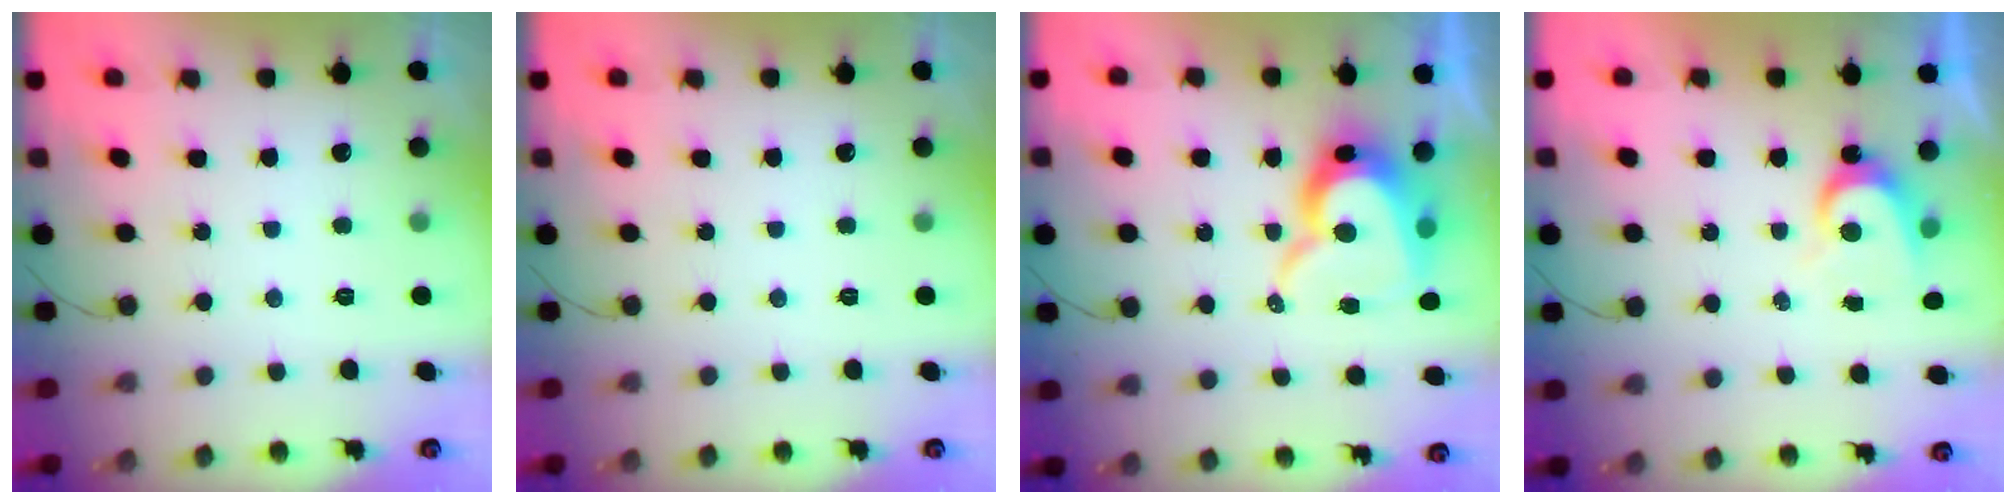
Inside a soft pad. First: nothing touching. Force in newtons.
{"total": 0.0}
{"total": 14.7, "press": 14.6, "slide": 0.9}
{"total": 4.8, "press": 4.8, "slide": 0.4}